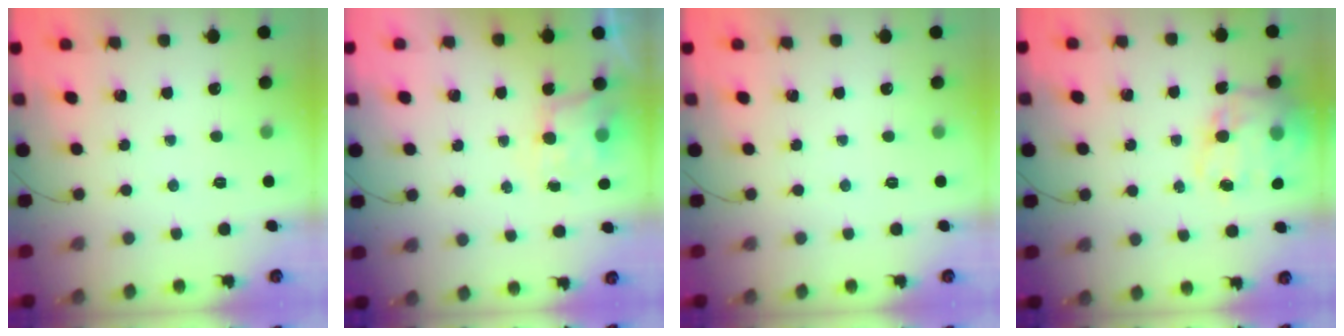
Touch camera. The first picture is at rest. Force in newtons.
{"total": 5.7, "press": 5.7, "slide": 0.4}
{"total": 0.0}
{"total": 16.6, "press": 16.2, "slide": 3.9}